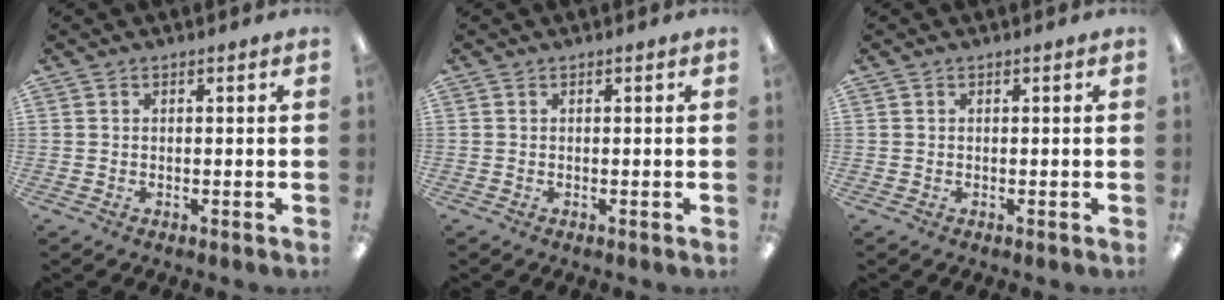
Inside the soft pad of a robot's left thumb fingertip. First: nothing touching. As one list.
[{"total": 0.0}, {"total": 0.0}]